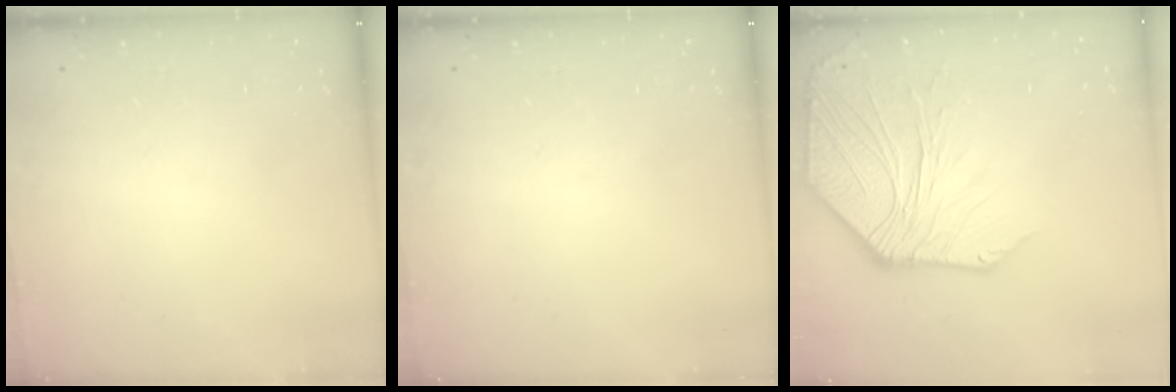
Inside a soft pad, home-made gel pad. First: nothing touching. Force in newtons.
{"total": 0.0}
{"total": 10.9, "press": 10.7, "slide": 2.1}